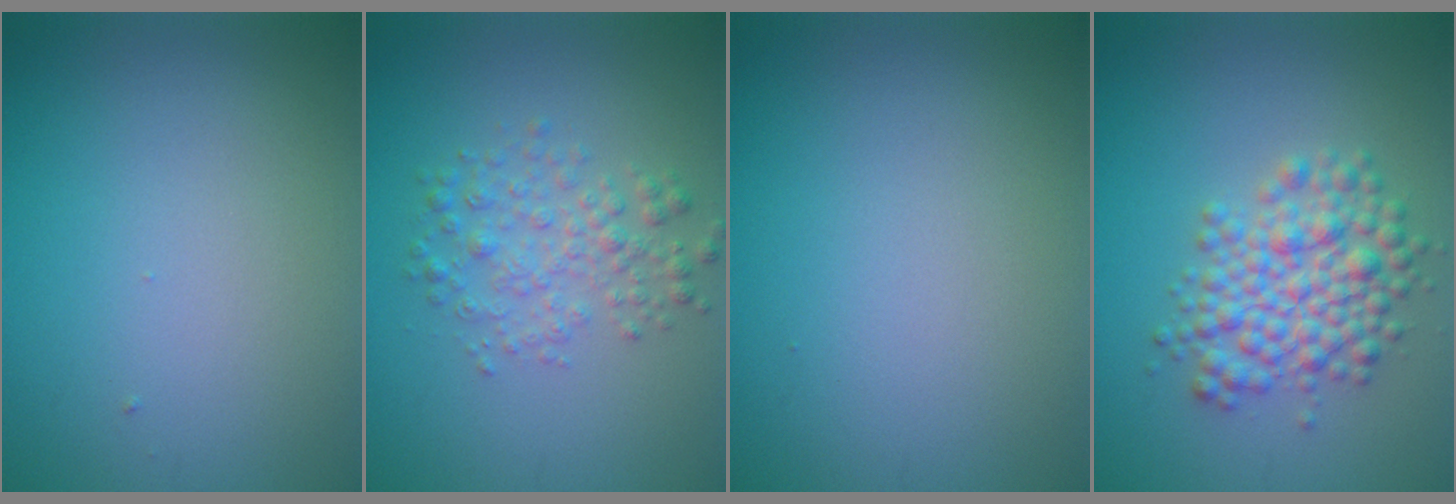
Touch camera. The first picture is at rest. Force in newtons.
{"total": 2.8, "press": 2.8, "slide": 0.0}
{"total": 0.0}
{"total": 5.0, "press": 4.9, "slide": 0.2}